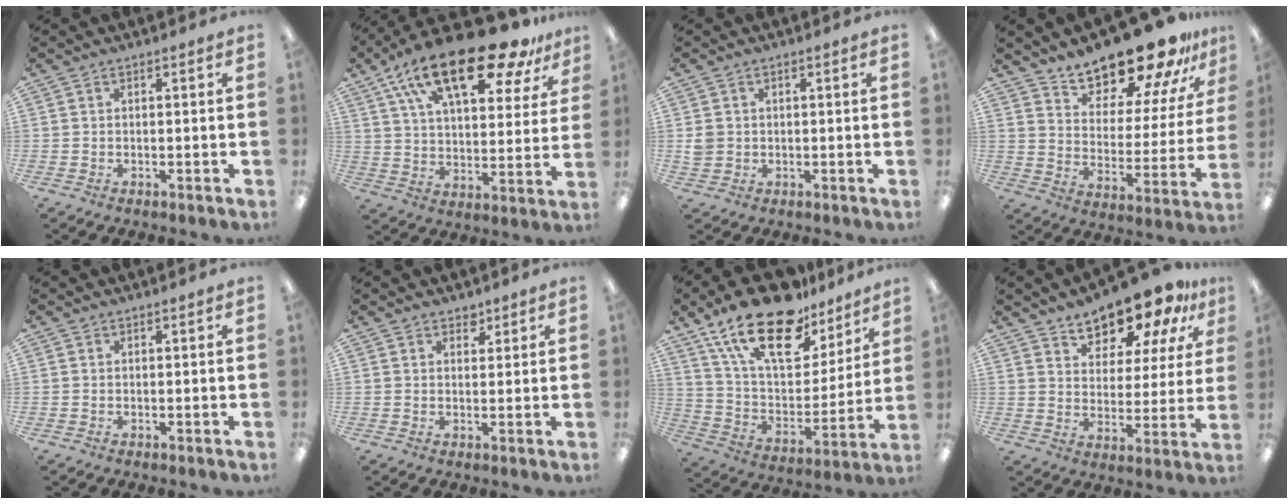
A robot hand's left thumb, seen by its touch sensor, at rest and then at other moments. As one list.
[{"total": 24.4, "force": [15.3, 9.5, 16.5], "torque": [-0.271, -0.077, 0.256]}, {"total": 2.5, "force": [0.2, 2.4, 0.8], "torque": [-0.009, 0.002, 0.001]}, {"total": 19.3, "force": [17.0, 5.5, 7.2], "torque": [-0.110, -0.133, 0.291]}, {"total": 0.0}, {"total": 2.2, "force": [1.7, 1.2, 0.6], "torque": [0.002, -0.006, 0.028]}, {"total": 23.0, "force": [15.6, 10.5, 13.3], "torque": [-0.245, -0.090, 0.275]}, {"total": 13.8, "force": [11.7, 5.3, 5.0], "torque": [-0.083, -0.084, 0.208]}]